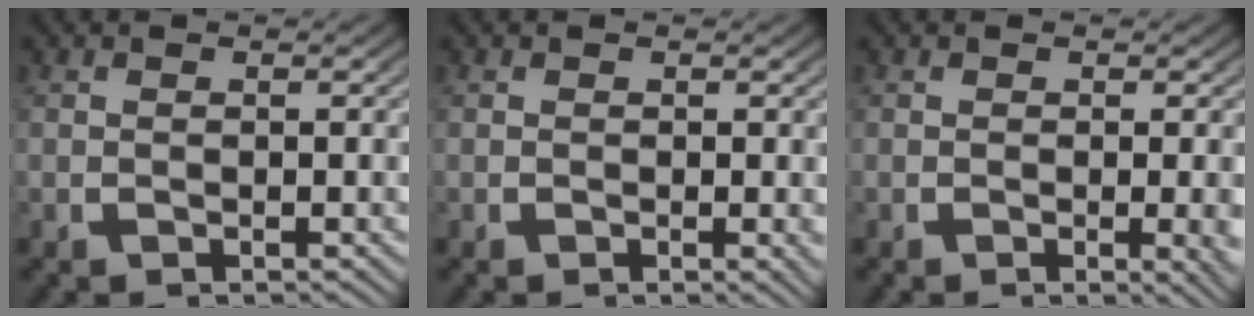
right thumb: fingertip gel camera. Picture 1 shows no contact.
{"total": 0.7, "force": [0.1, 0.0, 0.7], "torque": [-0.009, -0.002, 0.002]}
{"total": 2.1, "force": [-0.1, 0.3, 2.1], "torque": [-0.023, -0.004, 0.000]}